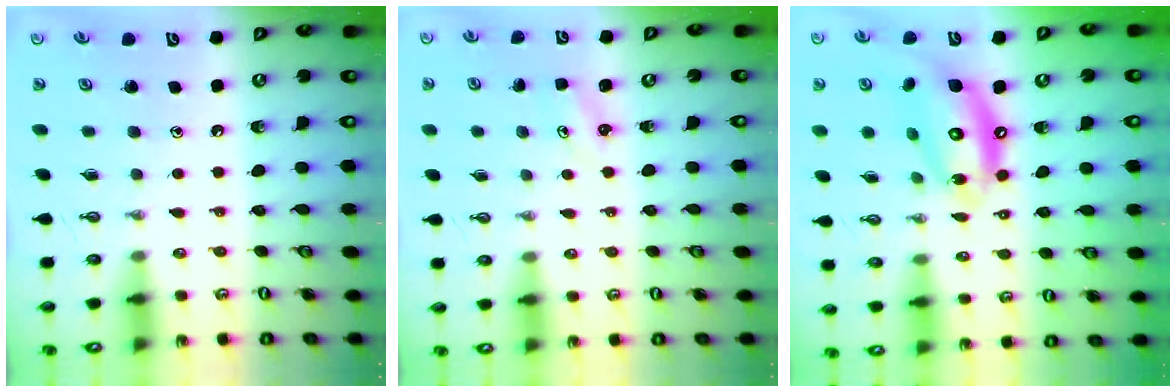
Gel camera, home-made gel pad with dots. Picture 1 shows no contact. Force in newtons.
{"total": 2.5, "press": 2.5, "slide": 0.3}
{"total": 13.6, "press": 13.6, "slide": 0.7}